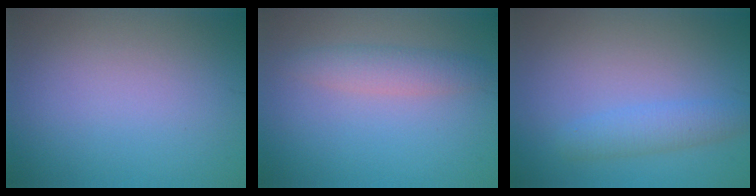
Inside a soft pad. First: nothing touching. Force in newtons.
{"total": 2.6, "press": 2.6, "slide": 0.1}
{"total": 2.4, "press": 2.4, "slide": 0.1}